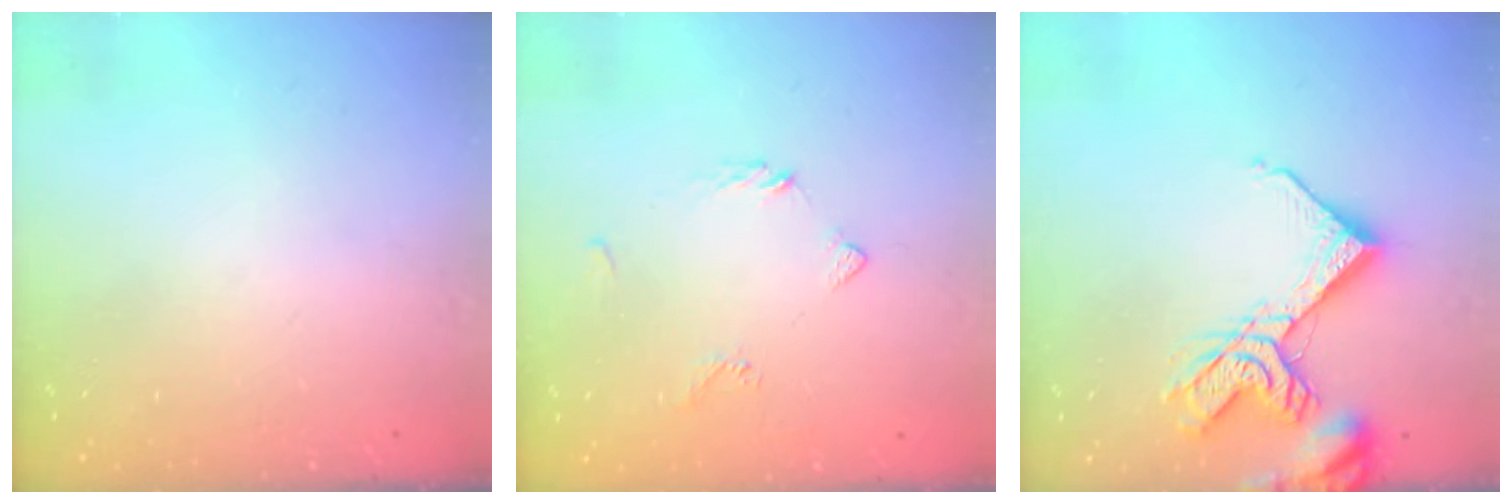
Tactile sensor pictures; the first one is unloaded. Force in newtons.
{"total": 3.8, "press": 3.7, "slide": 0.6}
{"total": 14.0, "press": 13.9, "slide": 1.5}